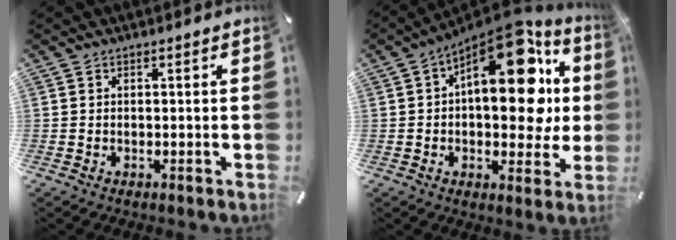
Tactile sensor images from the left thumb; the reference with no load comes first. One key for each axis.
{"total": 20.5, "fx": 6.3, "fy": 10.6, "fz": 16.4, "tx": -0.213, "ty": -0.051, "tz": 0.102}